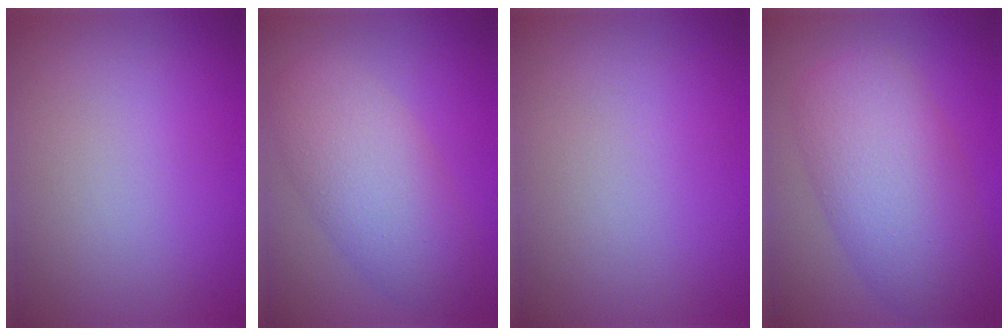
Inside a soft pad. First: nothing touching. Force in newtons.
{"total": 6.1, "press": 6.1, "slide": 0.2}
{"total": 0.0}
{"total": 8.2, "press": 8.2, "slide": 0.1}